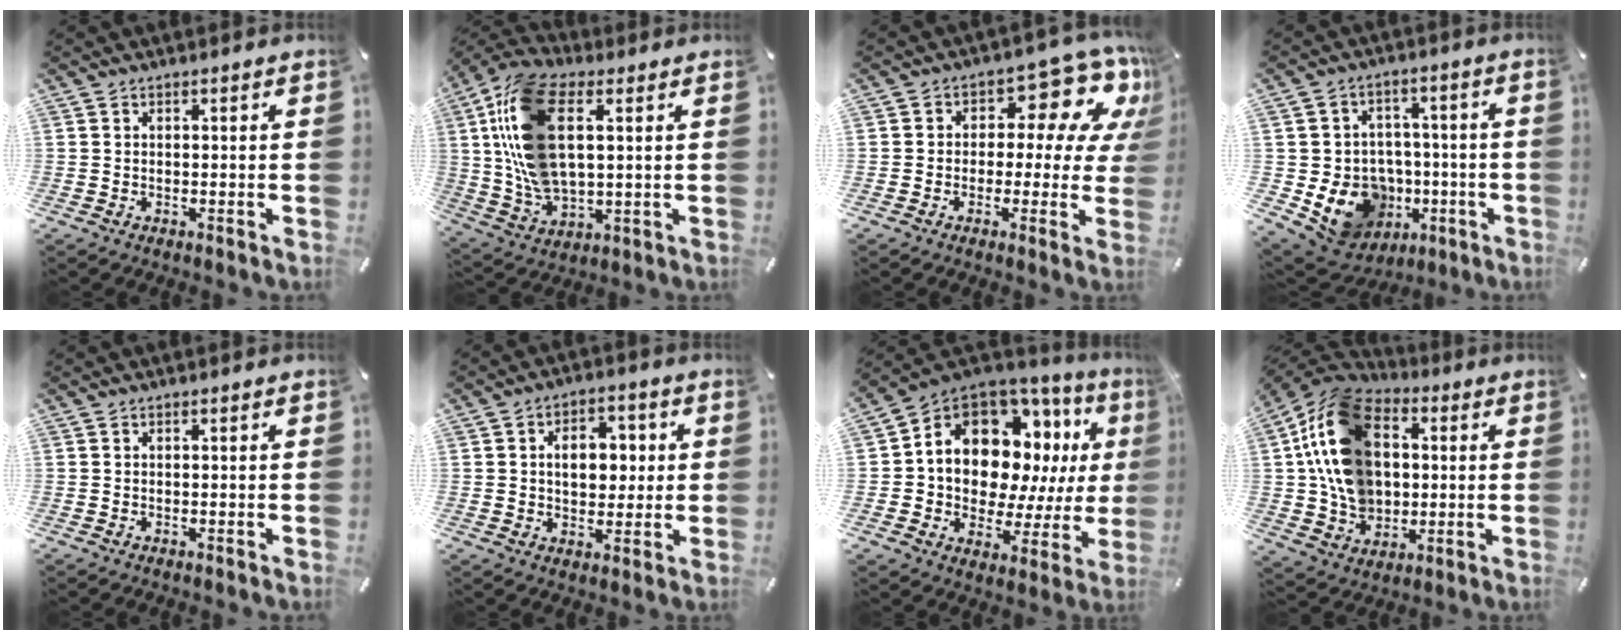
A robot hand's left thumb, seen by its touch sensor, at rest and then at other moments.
{"total": 17.9, "force": [4.5, 10.3, 13.9], "torque": [-0.324, -0.004, 0.083]}
{"total": 13.4, "force": [6.9, 7.6, 8.7], "torque": [-0.113, -0.054, 0.113]}
{"total": 14.2, "force": [-3.8, 12.5, 5.5], "torque": [-0.092, 0.009, -0.049]}
{"total": 0.0}
{"total": 9.1, "force": [1.2, 6.6, 6.1], "torque": [-0.080, 0.002, 0.013]}
{"total": 15.3, "force": [6.3, 10.6, 9.1], "torque": [-0.164, -0.065, 0.108]}
{"total": 18.9, "force": [1.5, 15.0, 11.4], "torque": [-0.240, 0.003, 0.032]}